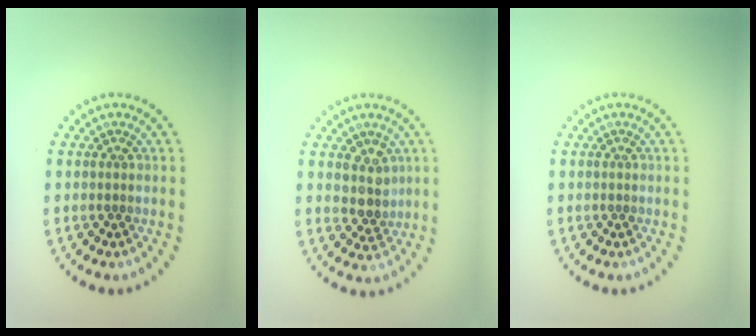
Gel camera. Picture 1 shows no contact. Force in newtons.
{"total": 2.5, "press": 2.2, "slide": 1.2}
{"total": 0.0}